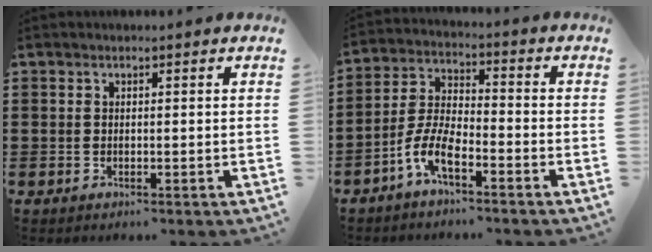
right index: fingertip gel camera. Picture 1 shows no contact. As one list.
[{"total": 6.5, "force": [-4.3, 1.8, 4.5], "torque": [-0.118, -0.008, -0.089]}]